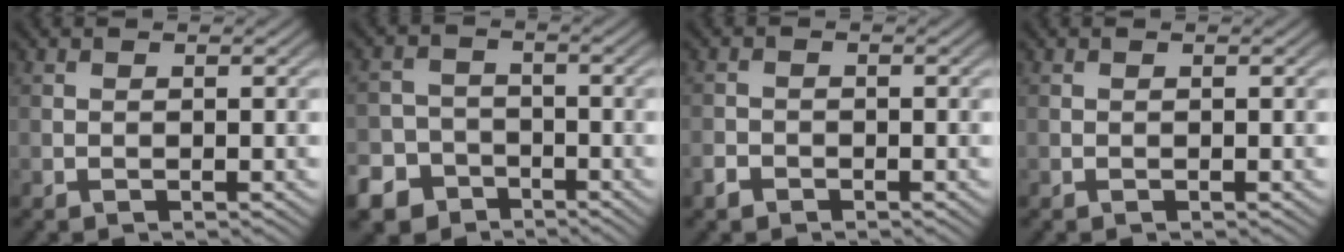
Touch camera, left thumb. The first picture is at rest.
{"total": 7.9, "force": [-5.1, 5.9, 1.4], "torque": [-0.033, -0.021, -0.106]}
{"total": 1.7, "force": [-1.2, 1.1, 0.5], "torque": [-0.010, -0.002, -0.029]}
{"total": 0.0}